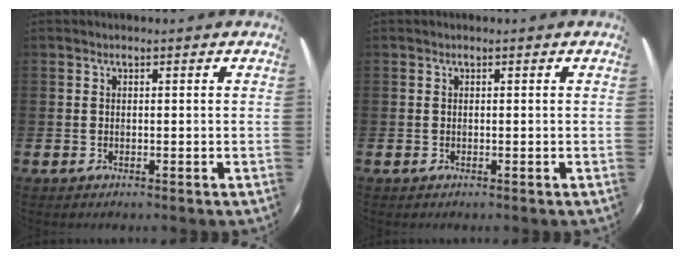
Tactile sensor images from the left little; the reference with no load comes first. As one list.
[{"total": 0.0}]